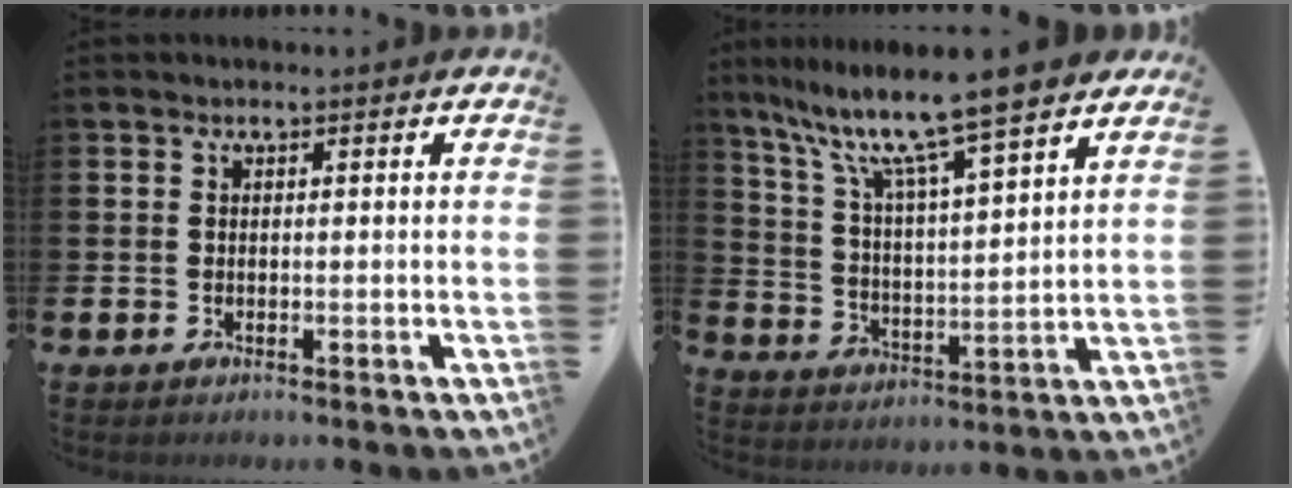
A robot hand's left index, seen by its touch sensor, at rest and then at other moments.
{"total": 11.5, "force": [9.8, 1.0, 5.9], "torque": [-0.135, -0.065, 0.160]}